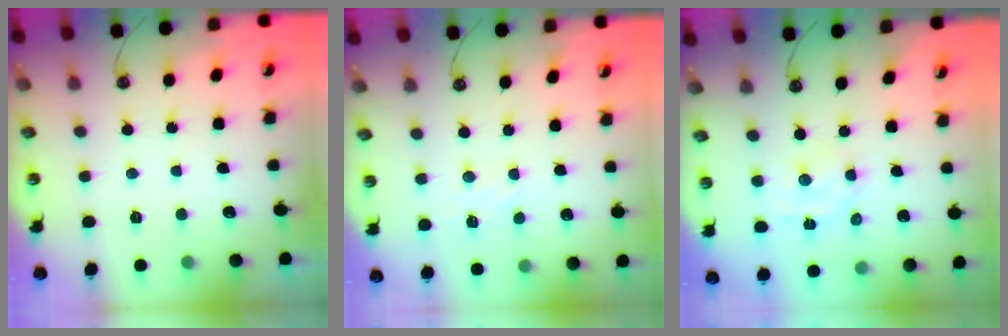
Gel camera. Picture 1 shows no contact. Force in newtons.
{"total": 5.0, "press": 4.9, "slide": 0.7}
{"total": 3.0, "press": 3.0, "slide": 0.3}